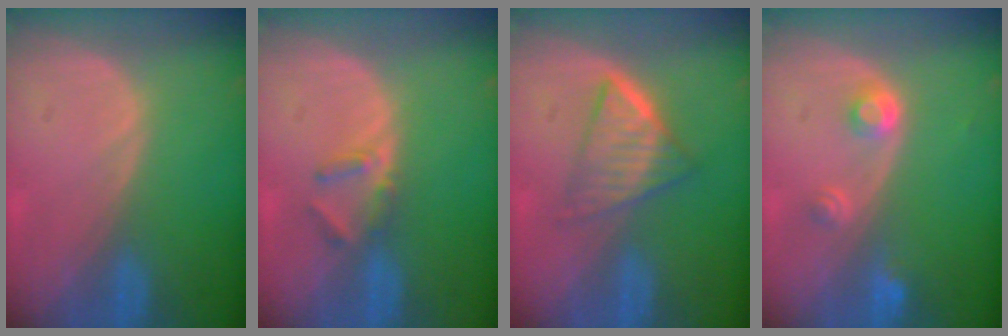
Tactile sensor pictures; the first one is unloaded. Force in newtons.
{"total": 2.9, "press": 2.6, "slide": 1.1}
{"total": 6.5, "press": 5.5, "slide": 3.5}
{"total": 3.0, "press": 2.8, "slide": 0.9}